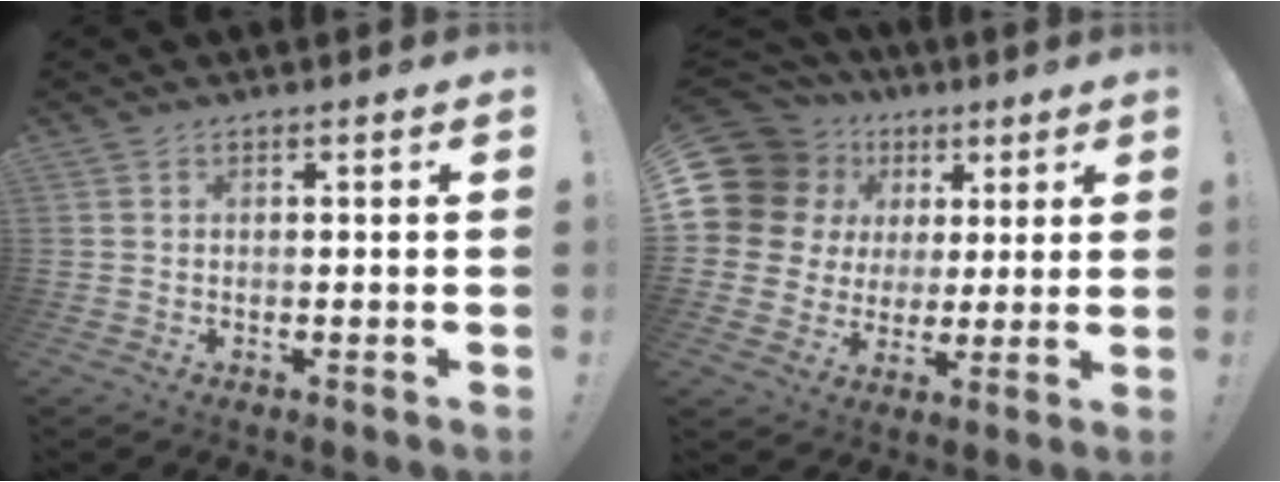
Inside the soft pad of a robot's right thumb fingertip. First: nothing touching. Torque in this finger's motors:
{"motor_torque": [2.22, 2.79, 0.59, -0.34, 0.38]}